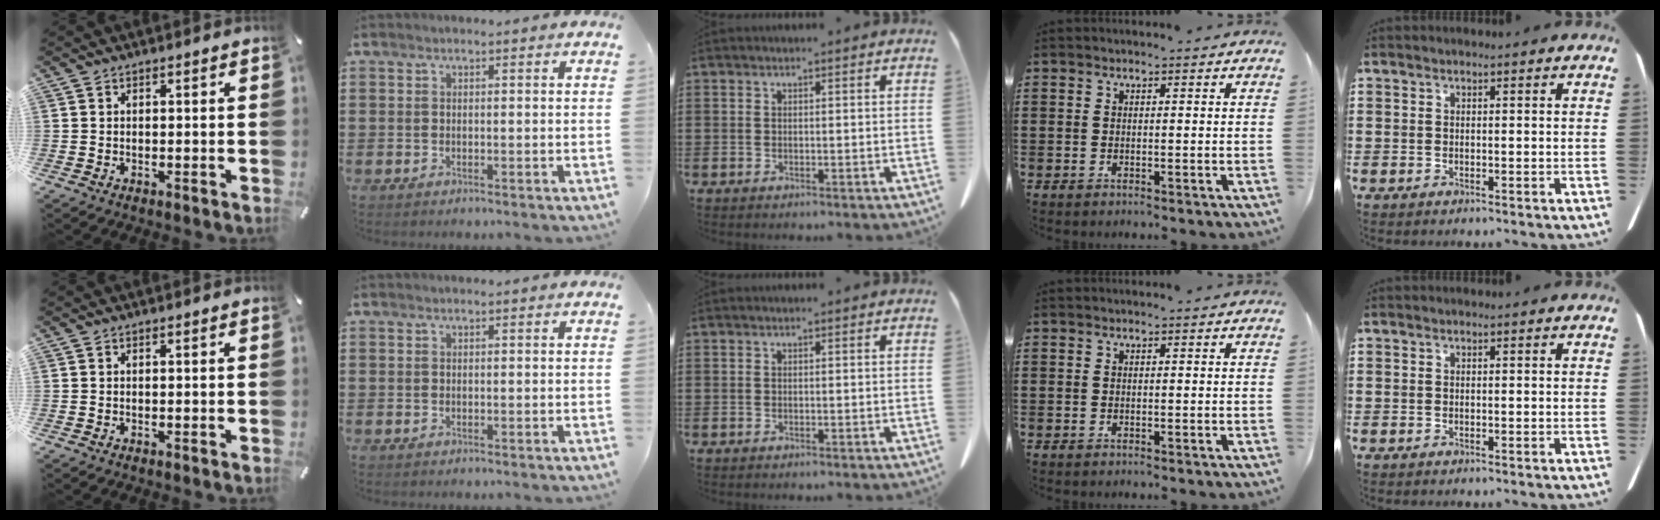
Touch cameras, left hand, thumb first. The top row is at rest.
{}